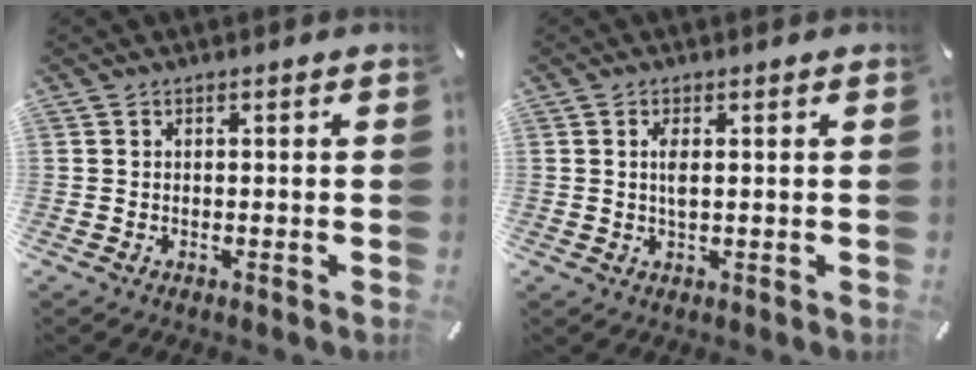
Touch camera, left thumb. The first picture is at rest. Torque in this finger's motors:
{"motor_torque": [0.40, 0.27, 0.44, -0.08, 0.00]}